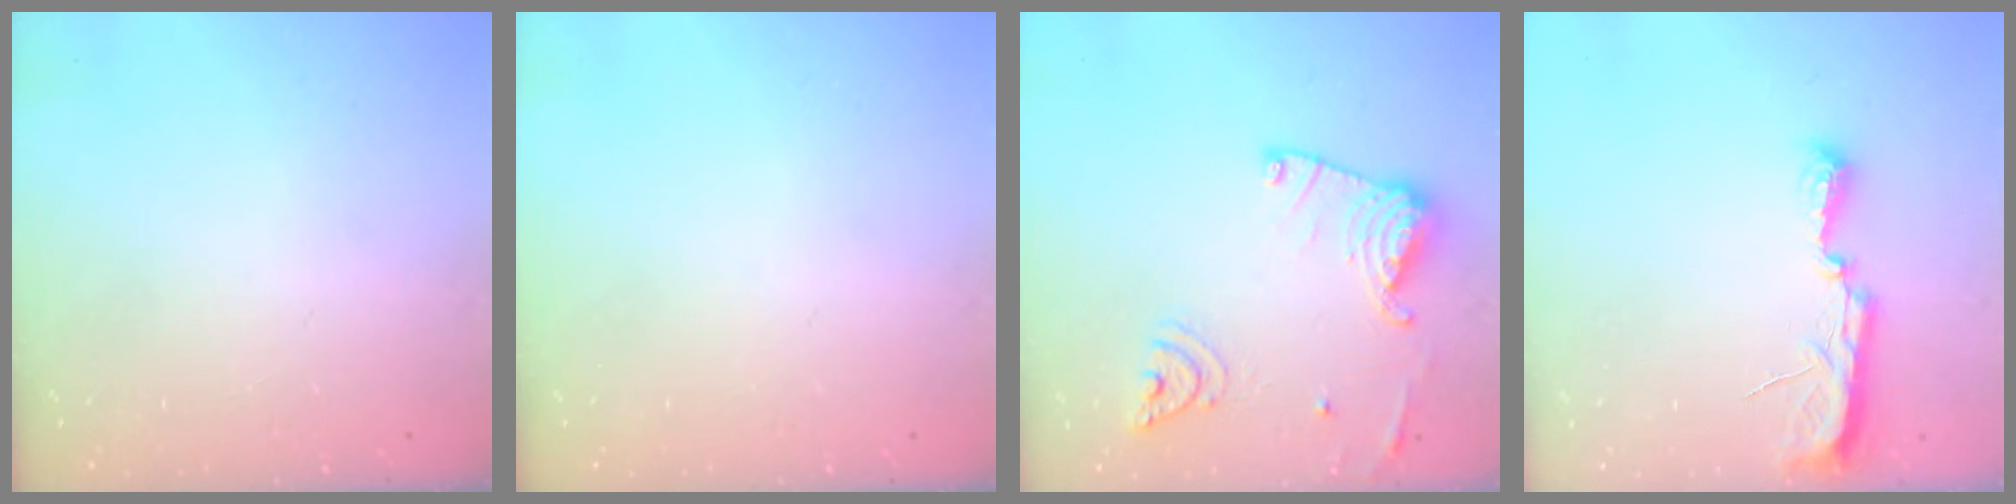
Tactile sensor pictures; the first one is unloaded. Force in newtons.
{"total": 0.0}
{"total": 15.7, "press": 15.6, "slide": 1.6}
{"total": 7.9, "press": 7.8, "slide": 0.8}